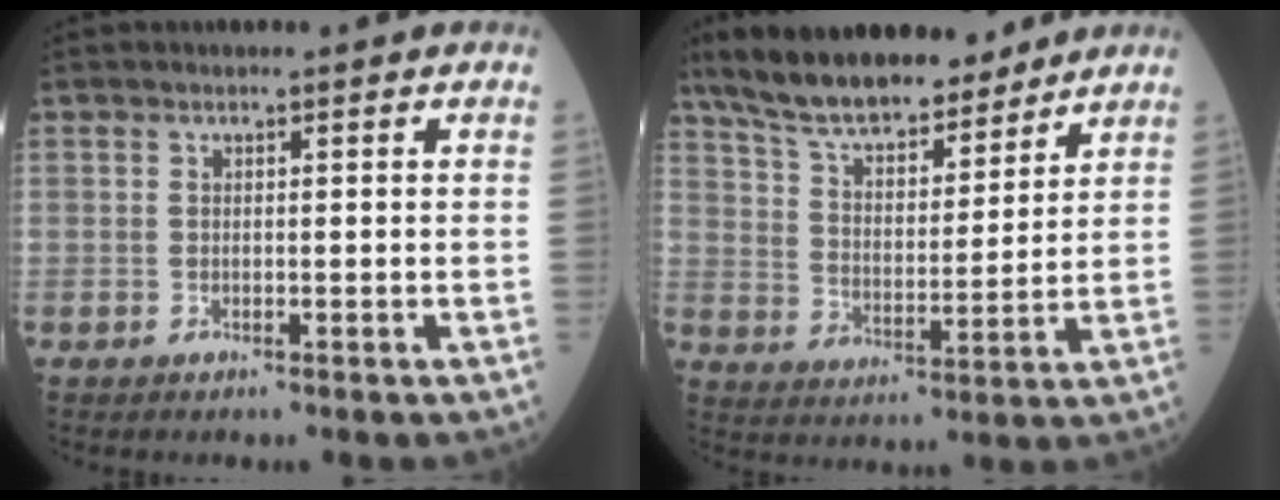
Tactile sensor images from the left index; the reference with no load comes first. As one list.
[{"total": 16.5, "force": [13.8, 4.8, 7.7], "torque": [-0.132, 0.017, 0.239]}]